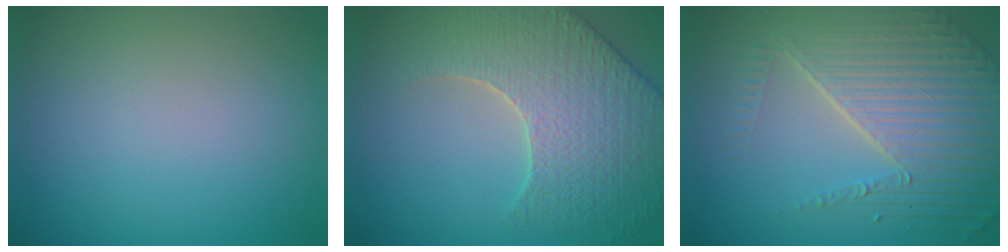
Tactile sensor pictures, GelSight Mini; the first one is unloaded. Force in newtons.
{"total": 7.1, "press": 5.9, "slide": 3.9}
{"total": 7.8, "press": 5.4, "slide": 5.6}